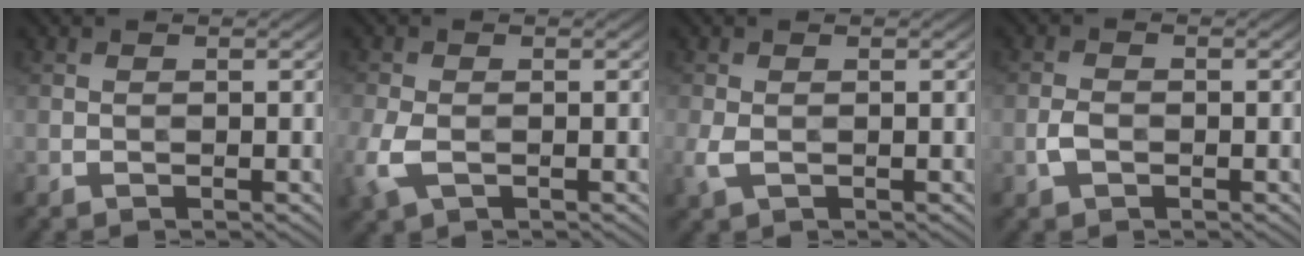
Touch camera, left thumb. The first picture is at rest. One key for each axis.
{"total": 4.3, "fx": -1.5, "fy": 2.6, "fz": 3.1, "tx": -0.091, "ty": -0.008, "tz": -0.033}
{"total": 2.3, "fx": -0.6, "fy": 1.4, "fz": 1.7, "tx": -0.053, "ty": -0.008, "tz": -0.011}
{"total": 2.0, "fx": -0.8, "fy": 1.3, "fz": 1.3, "tx": -0.030, "ty": 0.001, "tz": -0.019}